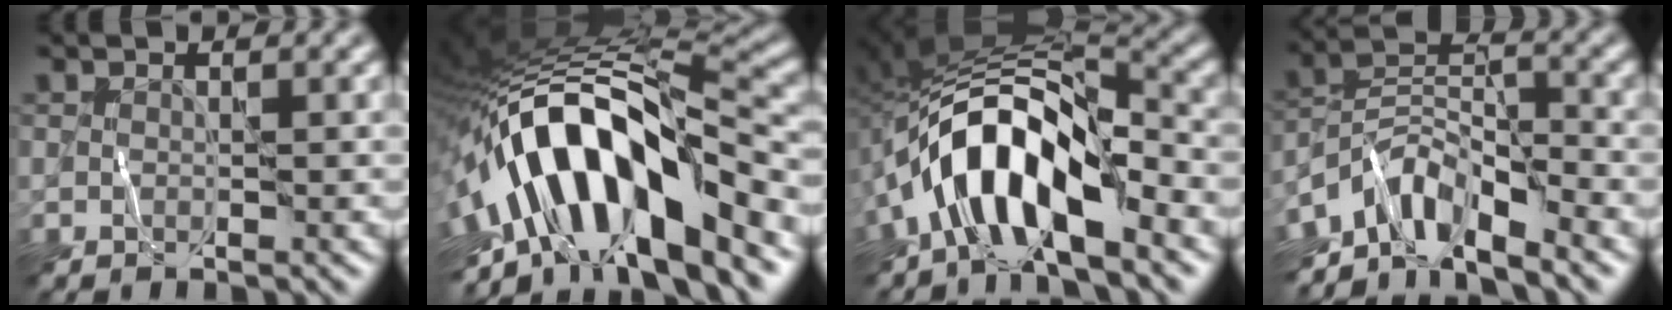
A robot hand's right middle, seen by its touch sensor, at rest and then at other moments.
{"total": 14.3, "force": [-4.2, 5.7, 12.4], "torque": [-0.190, 0.026, -0.076]}
{"total": 9.6, "force": [-4.2, 3.8, 7.7], "torque": [-0.134, 0.014, -0.081]}
{"total": 6.3, "force": [-5.0, 2.2, 3.2], "torque": [-0.043, 0.001, -0.108]}